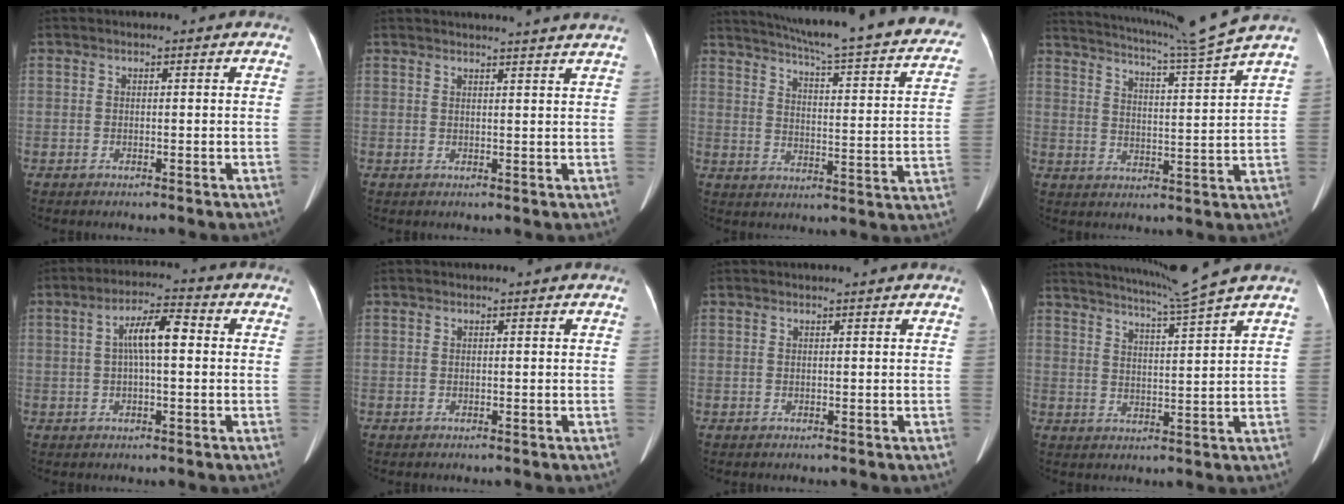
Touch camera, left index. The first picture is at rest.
{"total": 9.5, "force": [9.0, -1.0, 3.0], "torque": [-0.032, 0.000, 0.091]}
{"total": 30.6, "force": [26.2, 3.5, 15.4], "torque": [-0.224, -0.062, 0.316]}
{"total": 12.4, "force": [11.0, -3.2, 4.6], "torque": [-0.089, -0.044, 0.165]}
{"total": 6.3, "force": [0.7, 1.5, 6.1], "torque": [-0.111, 0.023, 0.011]}
{"total": 0.0}
{"total": 0.9, "force": [0.9, -0.1, 0.4], "torque": [-0.010, 0.005, 0.017]}
{"total": 8.9, "force": [7.8, -3.0, 3.2], "torque": [-0.061, -0.024, 0.127]}